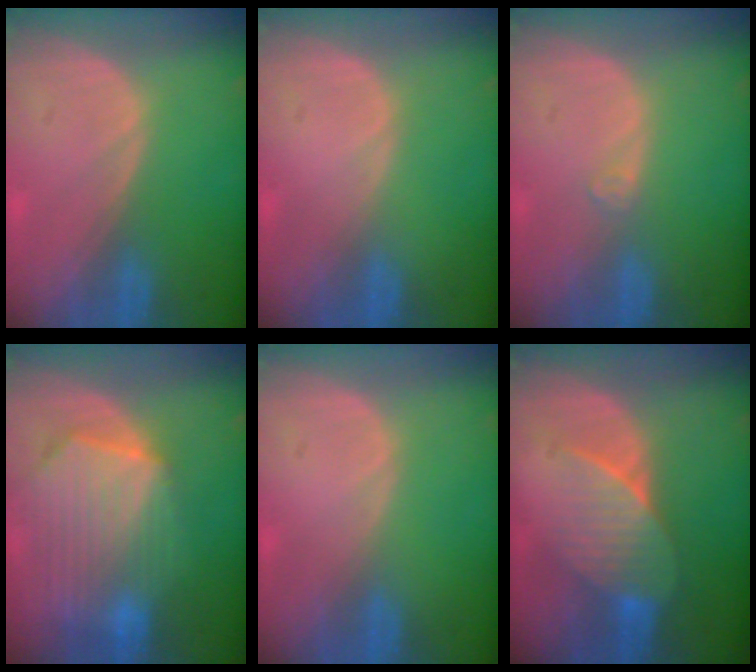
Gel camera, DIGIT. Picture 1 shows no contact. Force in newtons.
{"total": 0.0}
{"total": 0.9, "press": 0.8, "slide": 0.2}
{"total": 10.5, "press": 9.2, "slide": 5.1}
{"total": 0.0}
{"total": 7.0, "press": 6.6, "slide": 2.4}